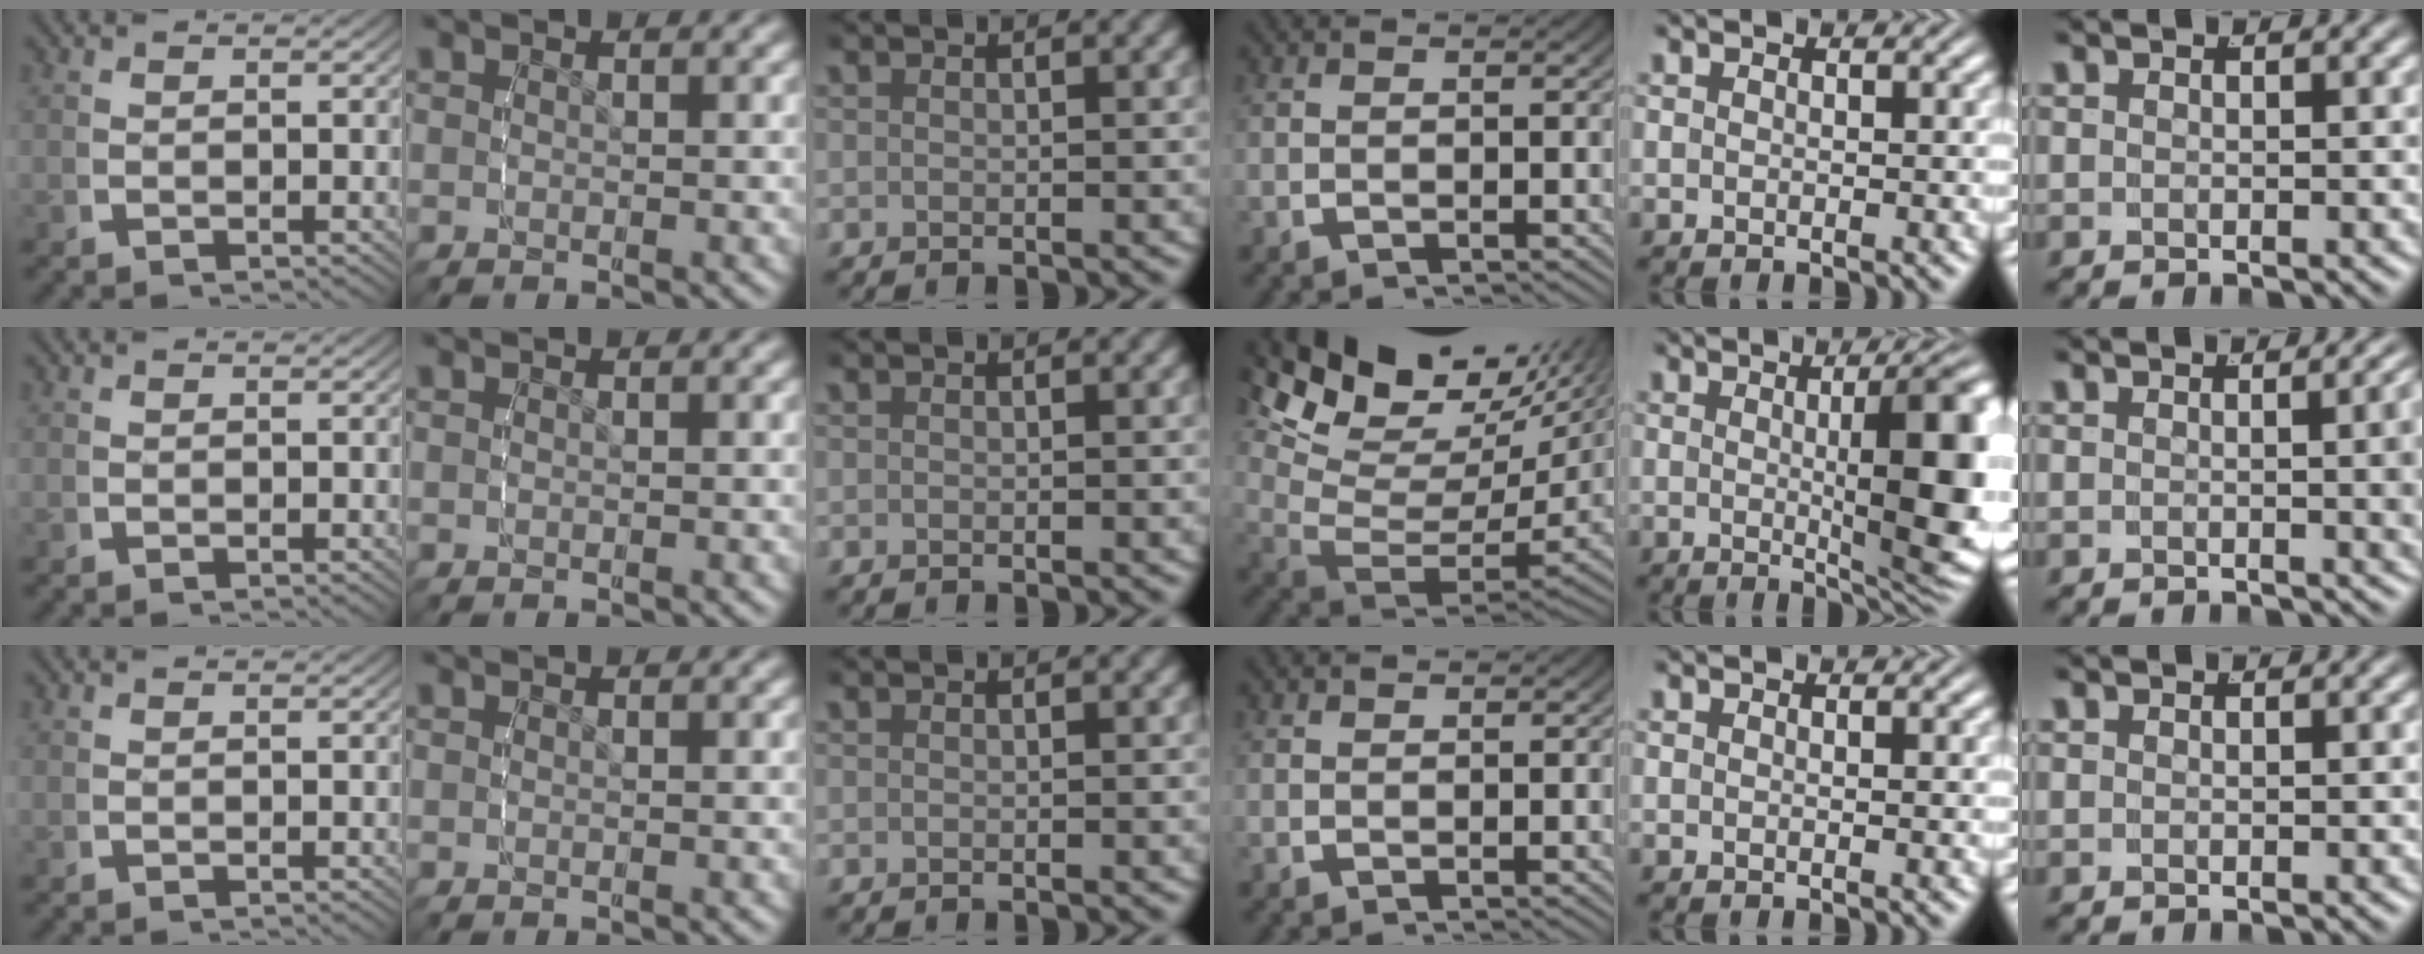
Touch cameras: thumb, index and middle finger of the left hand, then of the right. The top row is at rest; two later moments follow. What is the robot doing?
{"motion": "lift_and_place", "object": "screwdriver"}